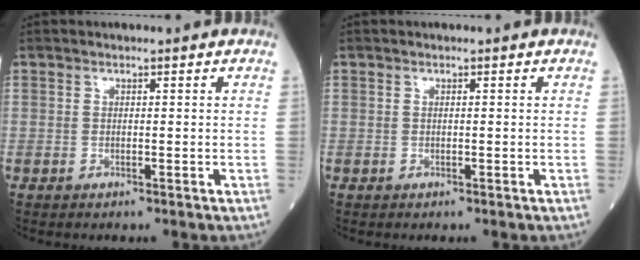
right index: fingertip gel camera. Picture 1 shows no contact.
{"total": 0.0}